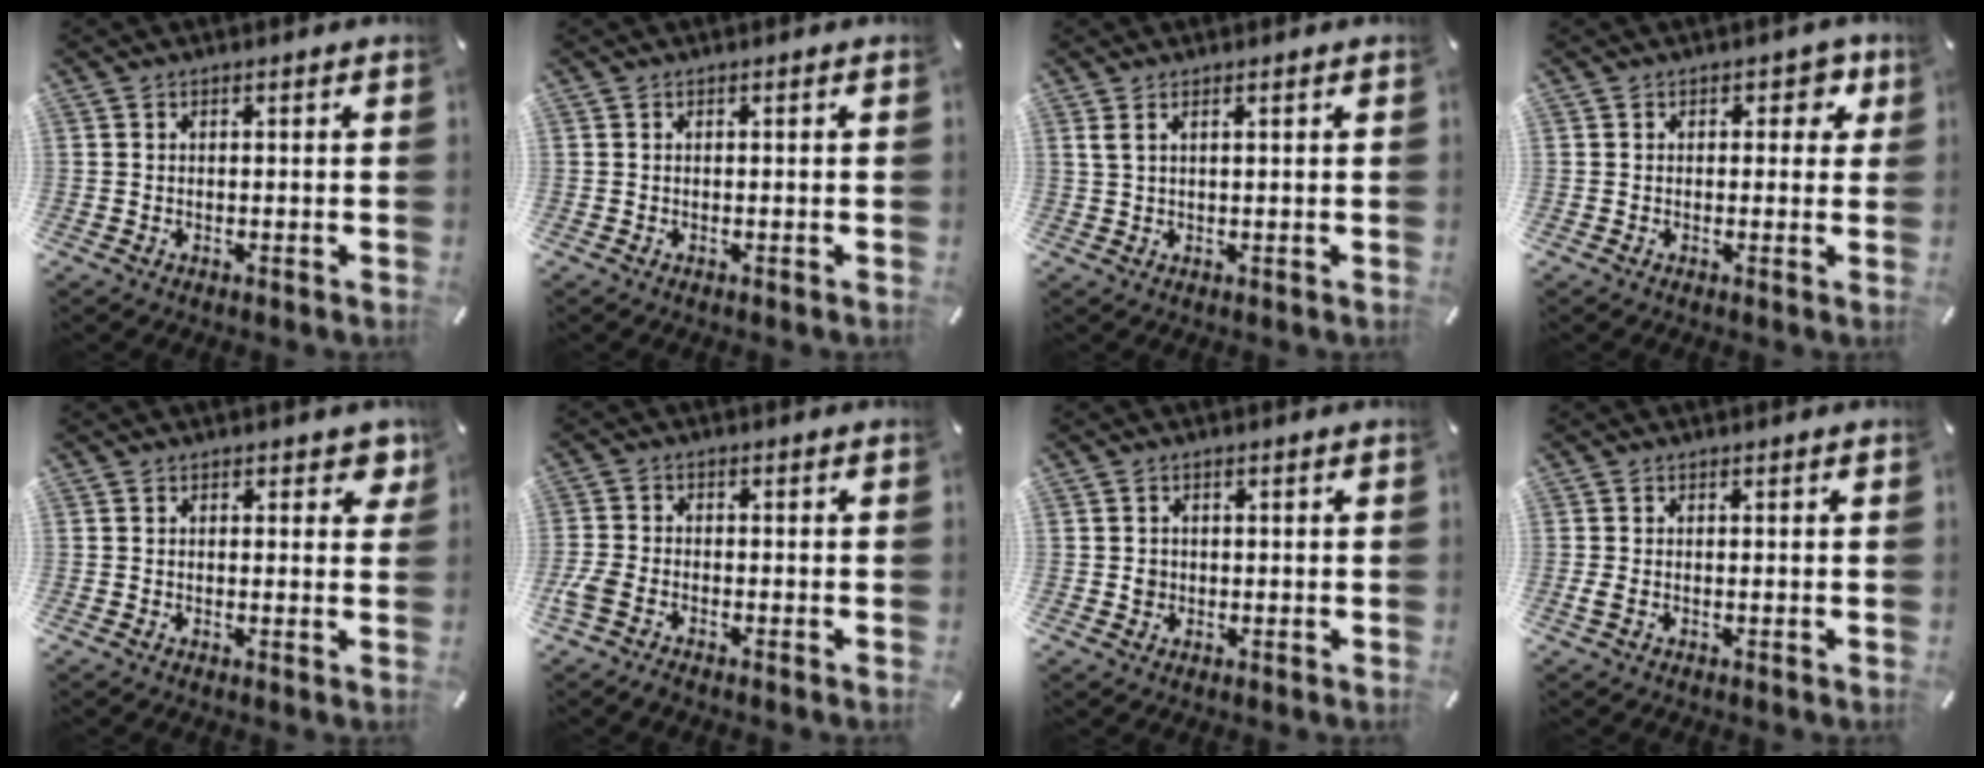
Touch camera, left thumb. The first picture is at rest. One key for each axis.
{"total": 0.0}
{"total": 1.9, "fx": 0.9, "fy": 0.3, "fz": 1.6, "tx": -0.035, "ty": 0.000, "tz": 0.016}
{"total": 4.3, "fx": 1.5, "fy": 3.0, "fz": 2.8, "tx": -0.020, "ty": -0.001, "tz": 0.016}
{"total": 3.0, "fx": 1.7, "fy": 1.7, "fz": 1.8, "tx": -0.010, "ty": -0.005, "tz": 0.021}
{"total": 3.8, "fx": -2.4, "fy": 1.7, "fz": 2.4, "tx": -0.073, "ty": 0.000, "tz": -0.054}
{"total": 1.7, "fx": 0.0, "fy": 1.6, "fz": 0.5, "tx": -0.003, "ty": 0.002, "tz": -0.005}
{"total": 1.0, "fx": -0.1, "fy": 0.3, "fz": 1.0, "tx": -0.019, "ty": -0.001, "tz": -0.003}